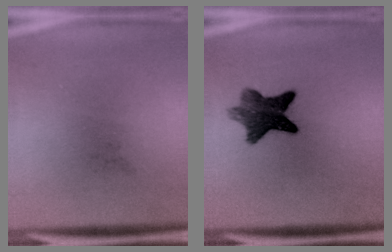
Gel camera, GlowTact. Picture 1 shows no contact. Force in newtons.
{"total": 8.1}